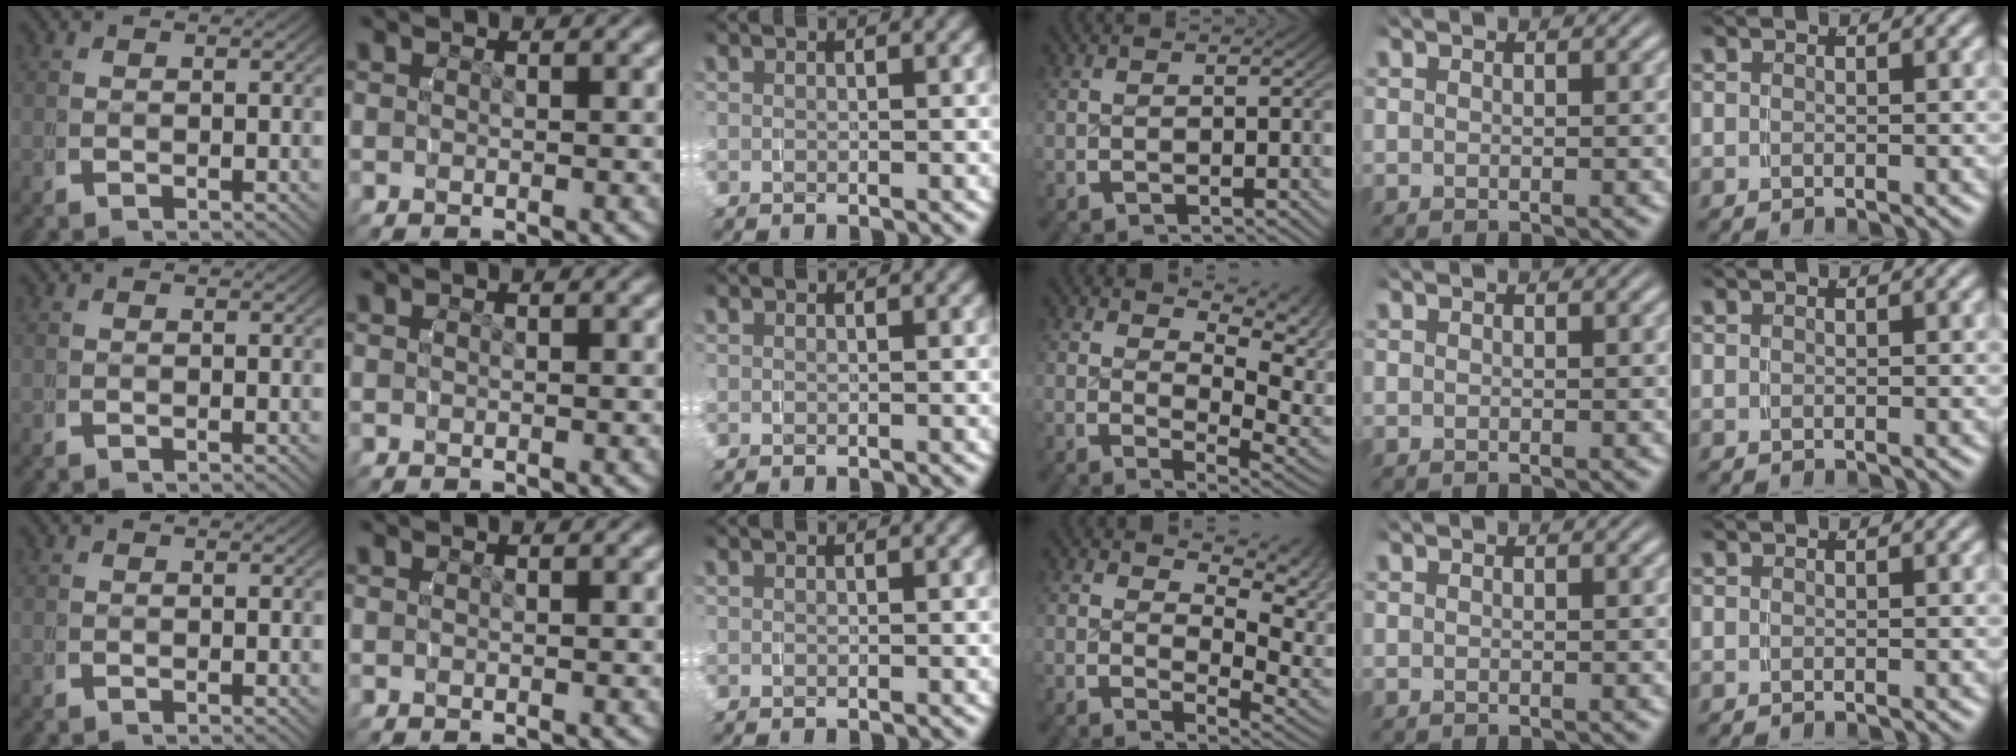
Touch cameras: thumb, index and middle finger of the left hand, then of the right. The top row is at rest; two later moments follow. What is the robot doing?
{"motion": "grasp_and_lifting", "object": "water bottle"}